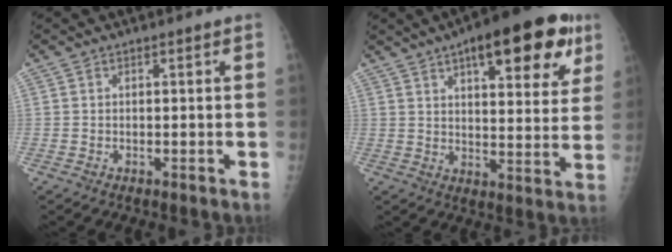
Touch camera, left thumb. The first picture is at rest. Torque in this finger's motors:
{"motor_torque": [0.11, 0.77, 0.01, -0.17, 0.11]}